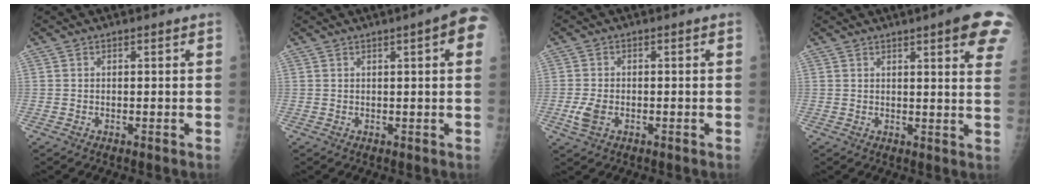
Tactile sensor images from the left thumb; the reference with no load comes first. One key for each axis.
{"total": 6.9, "fx": 2.4, "fy": 1.2, "fz": 6.4, "tx": -0.068, "ty": 0.005, "tz": 0.022}
{"total": 3.4, "fx": -1.1, "fy": 2.1, "fz": 2.4, "tx": -0.056, "ty": 0.003, "tz": -0.019}
{"total": 12.2, "fx": 6.7, "fy": 2.1, "fz": 9.9, "tx": -0.097, "ty": -0.020, "tz": 0.069}